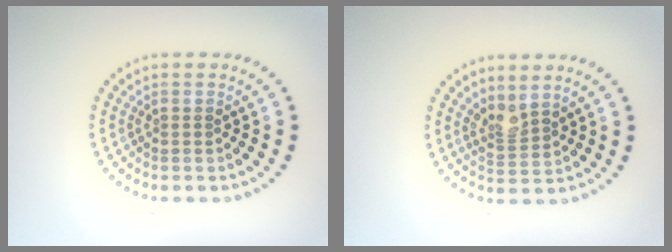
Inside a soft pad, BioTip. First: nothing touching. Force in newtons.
{"total": 2.0, "press": 1.5, "slide": 1.4}